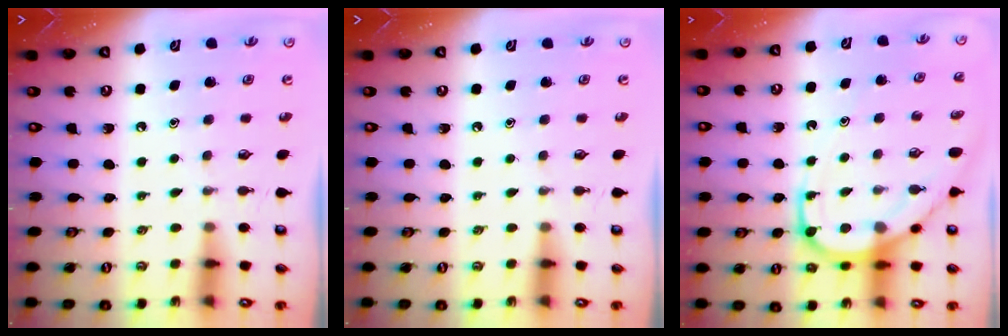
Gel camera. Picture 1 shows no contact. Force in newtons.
{"total": 0.0}
{"total": 12.0, "press": 12.0, "slide": 1.3}